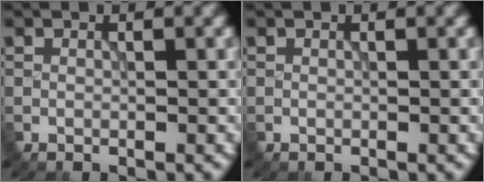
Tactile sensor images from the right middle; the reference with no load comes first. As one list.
[{"total": 0.0}]